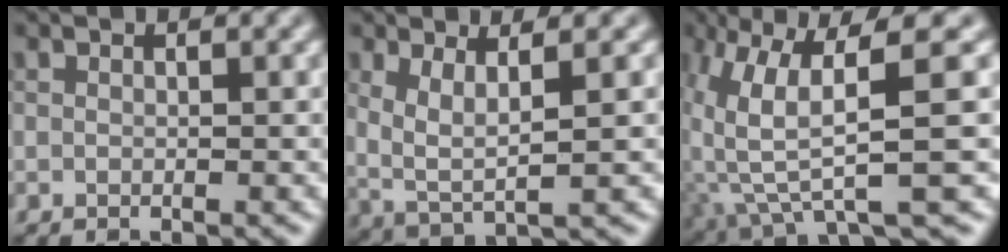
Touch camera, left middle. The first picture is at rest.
{"total": 3.8, "force": [1.1, 1.1, 3.5], "torque": [-0.074, -0.007, 0.025]}
{"total": 8.0, "force": [1.2, 1.4, 7.8], "torque": [-0.143, -0.003, 0.026]}